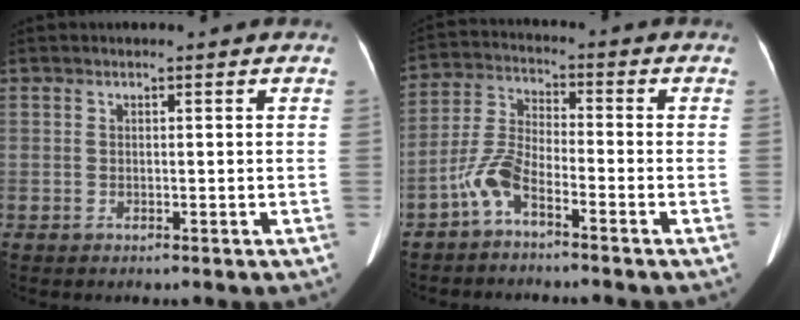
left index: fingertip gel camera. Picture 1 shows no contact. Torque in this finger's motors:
{"motor_torque": [0.93, 0.75, 0.41, 0.15]}